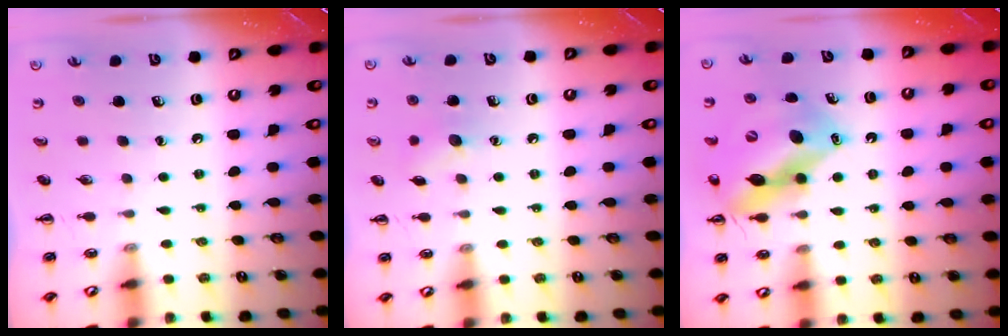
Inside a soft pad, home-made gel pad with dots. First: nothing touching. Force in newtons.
{"total": 7.1, "press": 6.9, "slide": 1.6}
{"total": 14.3, "press": 13.8, "slide": 3.7}